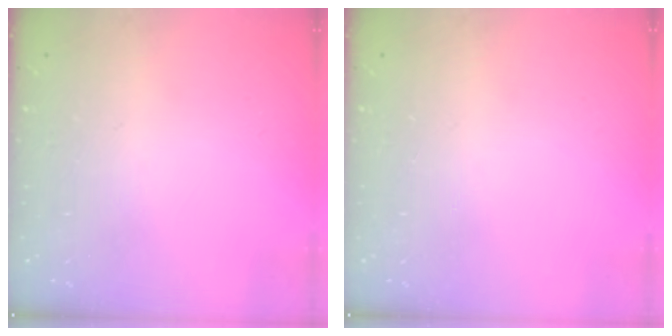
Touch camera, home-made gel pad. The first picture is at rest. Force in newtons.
{"total": 0.0}